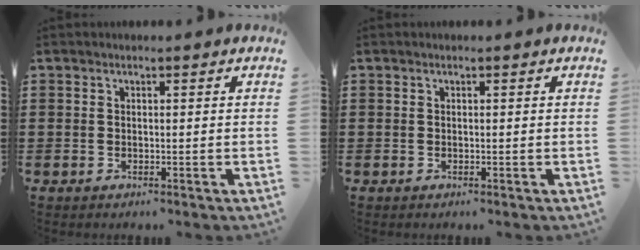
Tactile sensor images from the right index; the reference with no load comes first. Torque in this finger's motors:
{"motor_torque": [0.00, 0.00, 0.00, 0.00]}